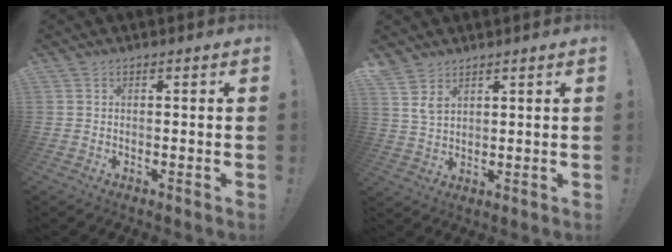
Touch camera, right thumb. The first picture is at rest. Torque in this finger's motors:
{"motor_torque": [-0.06, 0.08, 0.26, 0.18, 0.22]}